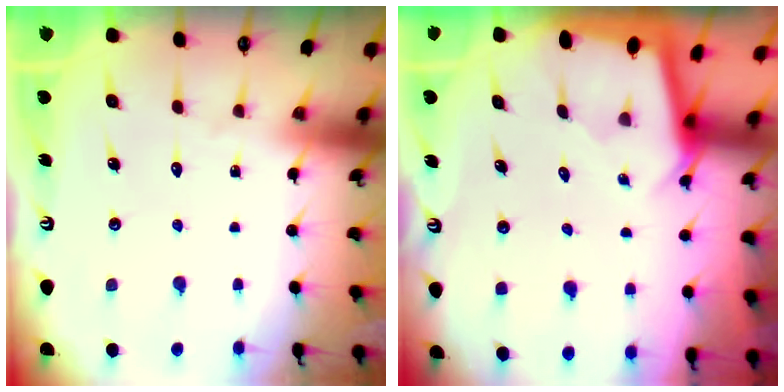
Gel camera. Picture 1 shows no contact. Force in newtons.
{"total": 2.1, "press": 2.1, "slide": 0.1}